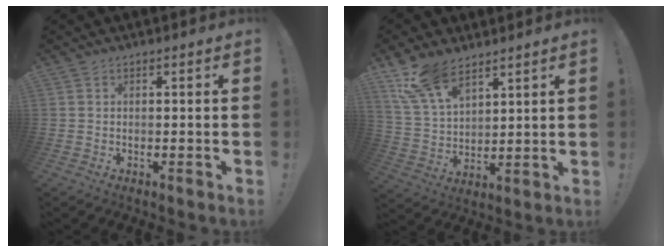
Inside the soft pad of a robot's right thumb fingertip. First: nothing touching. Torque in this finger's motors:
{"motor_torque": [1.61, 1.89, 1.17, 0.77, 0.11]}